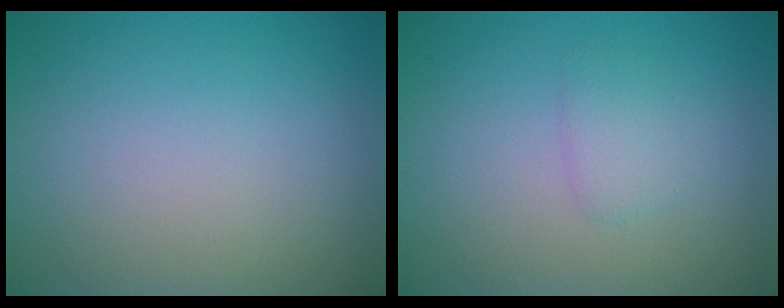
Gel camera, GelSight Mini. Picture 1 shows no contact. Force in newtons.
{"total": 1.3, "press": 1.3, "slide": 0.0}